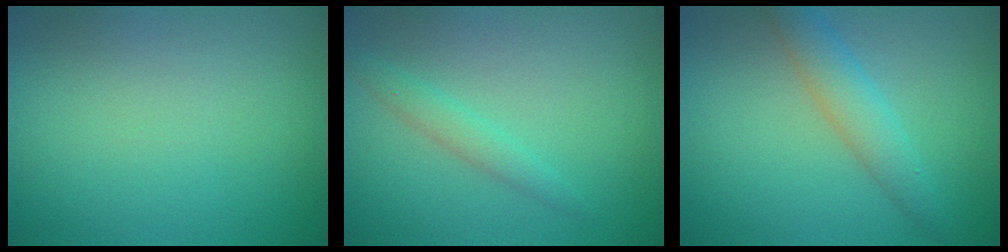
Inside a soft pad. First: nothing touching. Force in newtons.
{"total": 1.5, "press": 1.4, "slide": 0.1}
{"total": 2.9, "press": 2.9, "slide": 0.1}